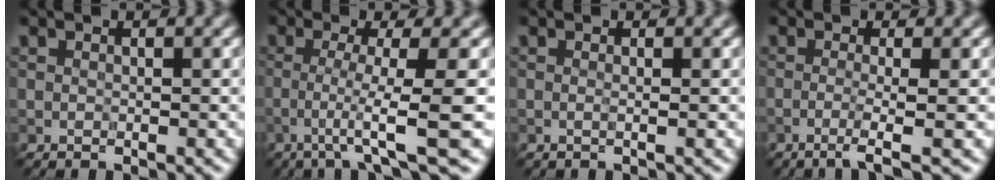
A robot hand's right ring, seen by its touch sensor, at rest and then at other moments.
{"total": 6.0, "force": [-1.9, 0.3, 5.7], "torque": [-0.089, 0.000, -0.040]}
{"total": 1.2, "force": [0.2, 0.5, 1.0], "torque": [-0.002, -0.005, -0.012]}
{"total": 3.2, "force": [-1.2, 0.5, 2.9], "torque": [-0.044, 0.000, -0.033]}